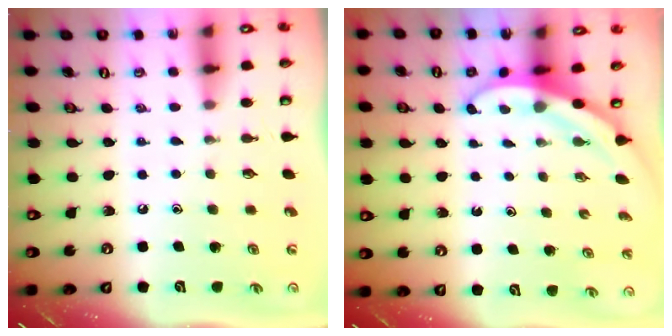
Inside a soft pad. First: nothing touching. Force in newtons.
{"total": 3.4, "press": 3.4, "slide": 0.2}